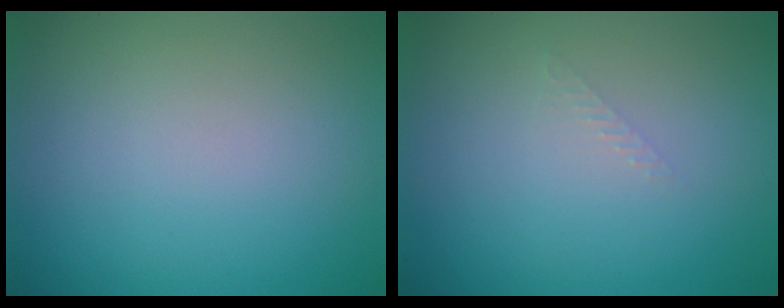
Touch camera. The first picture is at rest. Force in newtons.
{"total": 0.8, "press": 0.7, "slide": 0.2}